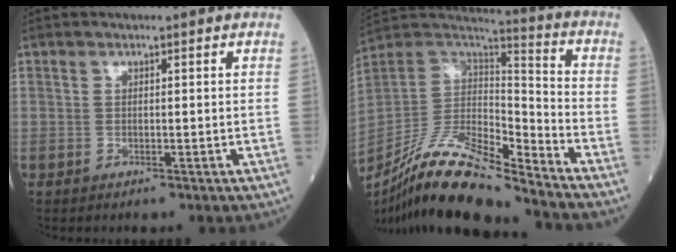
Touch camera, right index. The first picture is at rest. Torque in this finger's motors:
{"motor_torque": [0.82, -1.32, 0.14, -0.01]}